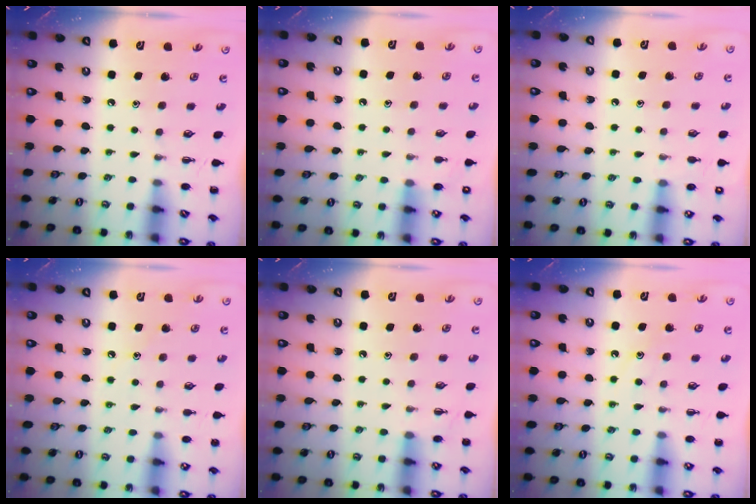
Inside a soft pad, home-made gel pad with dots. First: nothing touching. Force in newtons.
{"total": 6.0, "press": 5.7, "slide": 1.9}
{"total": 8.5, "press": 8.1, "slide": 2.5}
{"total": 6.6, "press": 6.4, "slide": 1.9}
{"total": 5.4, "press": 5.1, "slide": 1.8}
{"total": 10.2, "press": 10.1, "slide": 1.3}